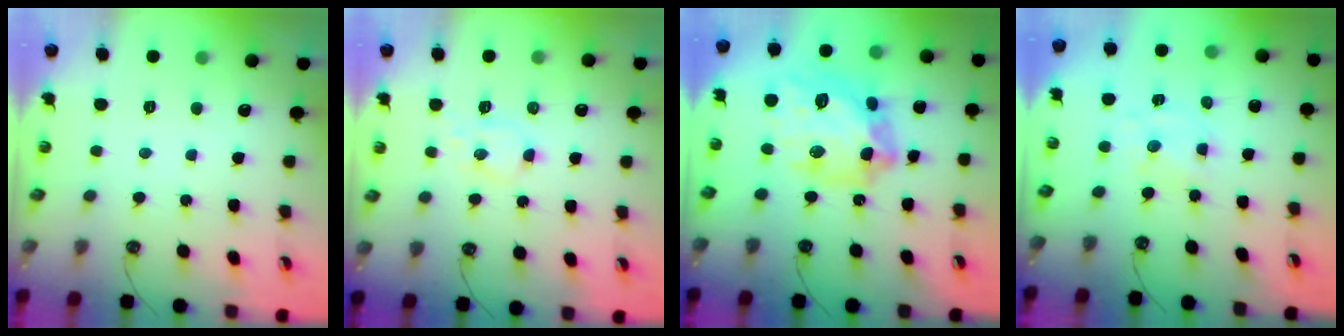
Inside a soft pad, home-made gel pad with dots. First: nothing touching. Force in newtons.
{"total": 5.0, "press": 4.9, "slide": 0.4}
{"total": 21.0, "press": 20.9, "slide": 2.1}
{"total": 2.4, "press": 2.3, "slide": 0.5}